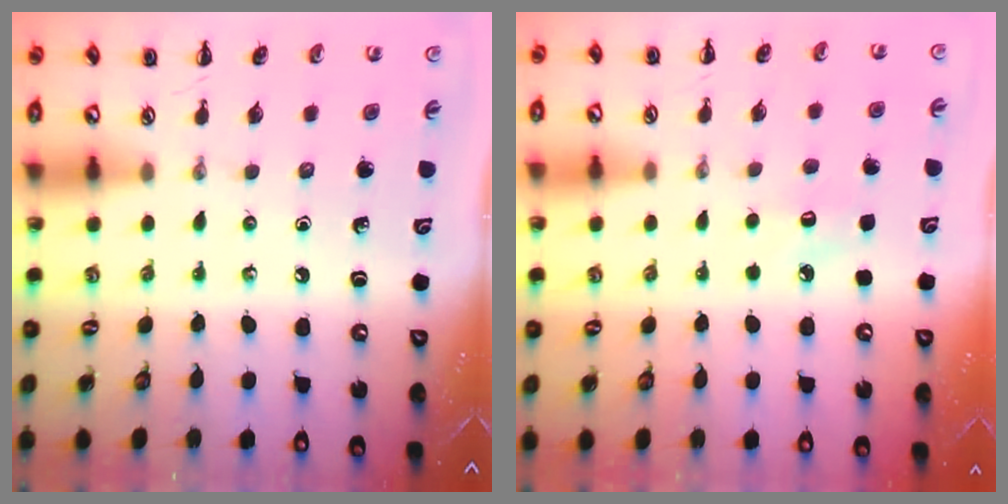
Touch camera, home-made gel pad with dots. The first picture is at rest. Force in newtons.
{"total": 5.9, "press": 5.7, "slide": 1.5}